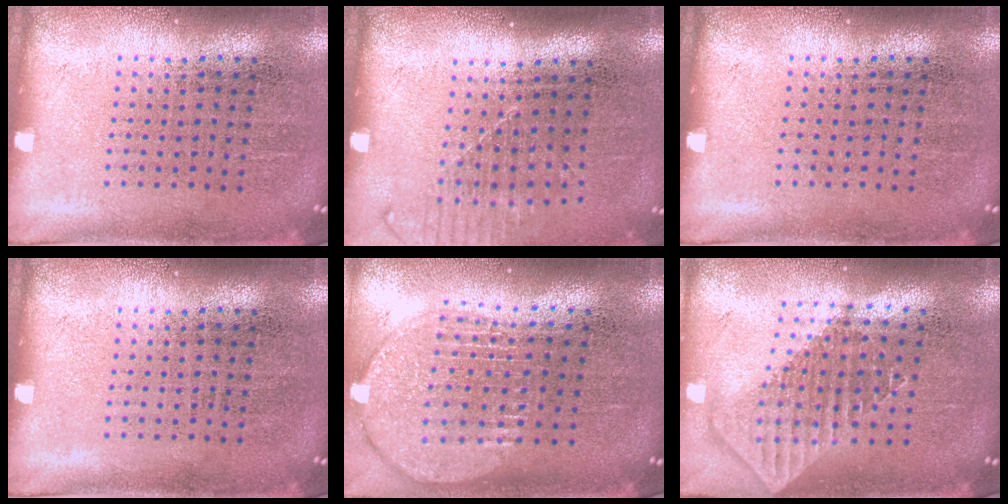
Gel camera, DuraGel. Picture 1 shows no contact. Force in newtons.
{"total": 1.3, "press": 1.0, "slide": 0.8}
{"total": 0.0}
{"total": 0.0}
{"total": 2.0, "press": 1.7, "slide": 1.1}
{"total": 1.8, "press": 1.5, "slide": 1.1}